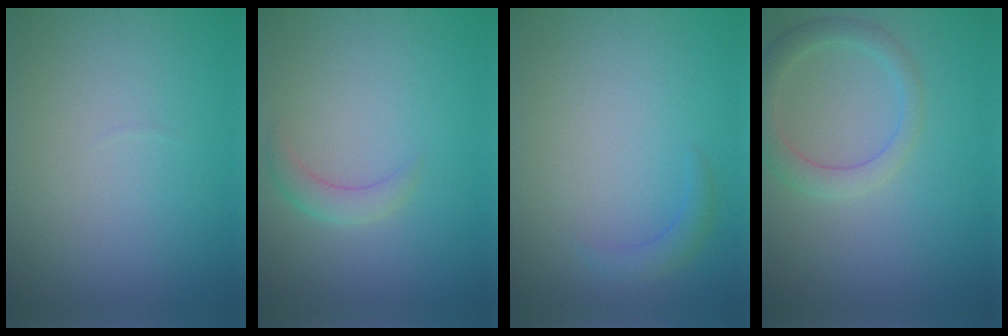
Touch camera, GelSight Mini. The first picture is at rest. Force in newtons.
{"total": 1.7, "press": 1.7, "slide": 0.0}
{"total": 1.4, "press": 1.4, "slide": 0.0}
{"total": 3.0, "press": 2.9, "slide": 0.3}